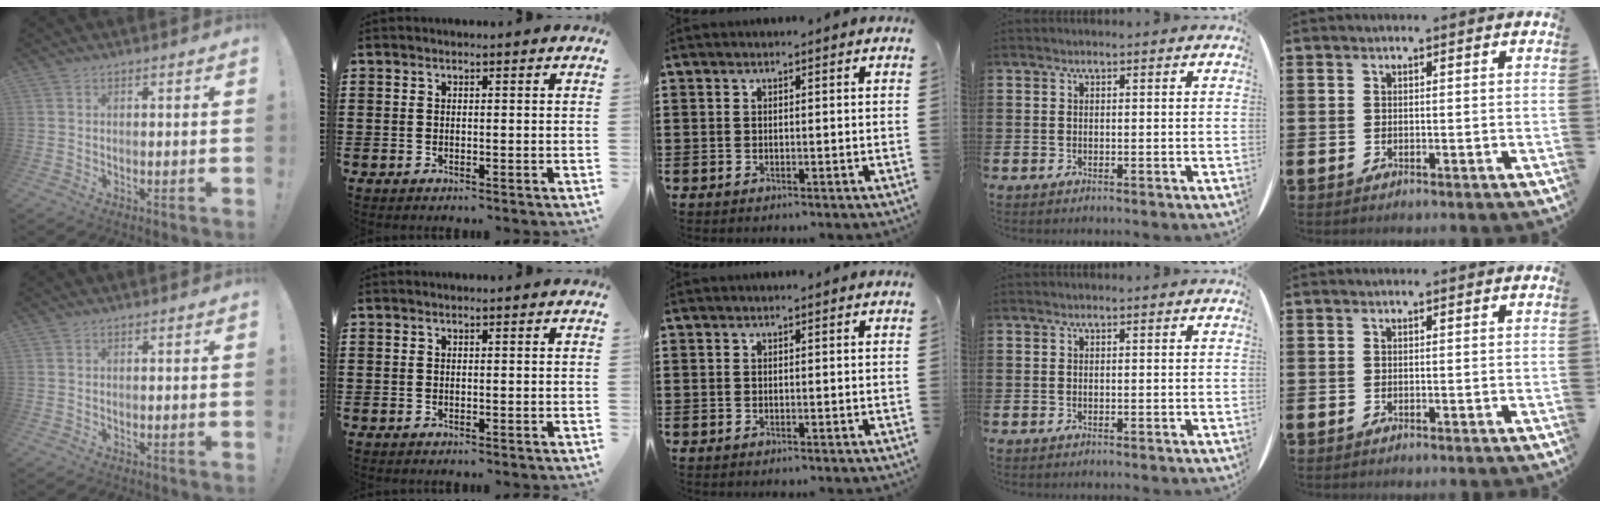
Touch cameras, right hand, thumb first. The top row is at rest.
{}